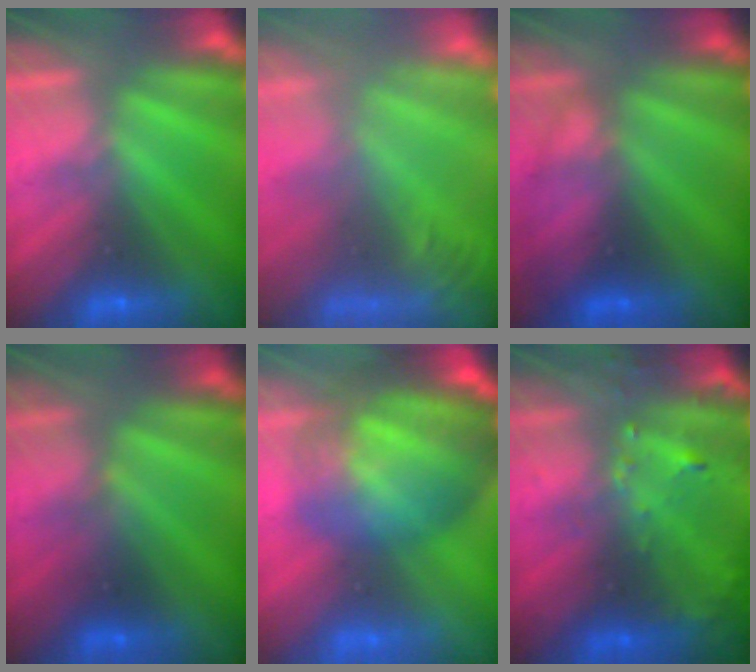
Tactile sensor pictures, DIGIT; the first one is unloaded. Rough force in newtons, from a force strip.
{"total": 5.8}
{"total": 2.2}
{"total": 3.6}
{"total": 9.5}
{"total": 7.0}